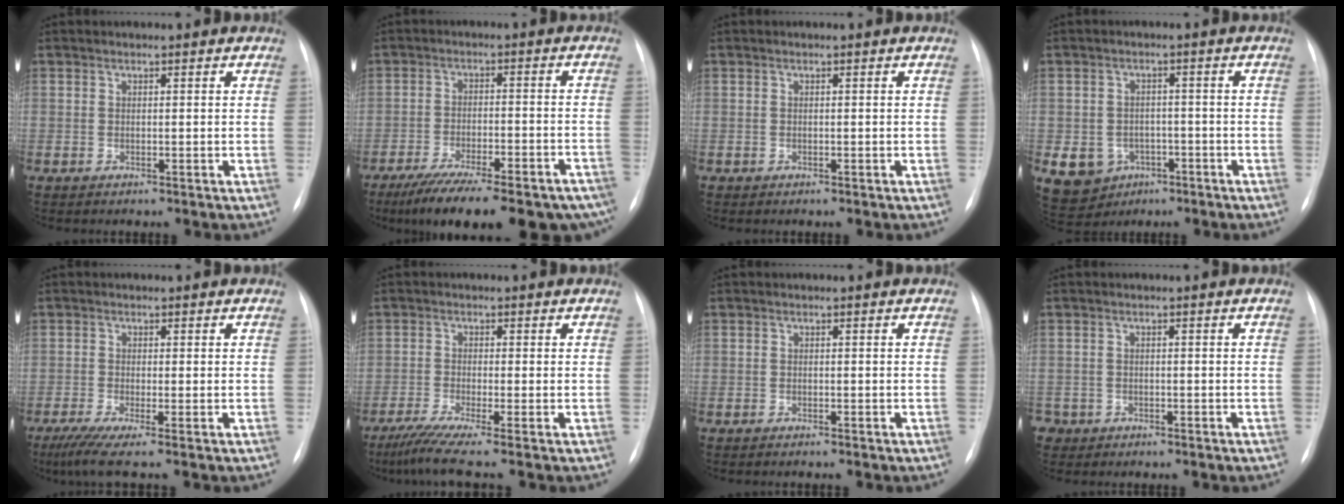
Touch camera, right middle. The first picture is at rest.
{"total": 22.9, "force": [-17.7, 5.8, 13.3], "torque": [-0.154, -0.011, -0.239]}
{"total": 0.0}
{"total": 8.8, "force": [-3.8, 7.5, 2.7], "torque": [-0.061, 0.007, -0.044]}
{"total": 4.5, "force": [-3.0, -0.1, 3.4], "torque": [-0.065, -0.016, -0.059]}
{"total": 5.5, "force": [-4.1, -1.0, 3.6], "torque": [-0.068, -0.022, -0.078]}
{"total": 0.6, "force": [-0.5, 0.0, 0.3], "torque": [-0.006, -0.001, -0.008]}
{"total": 2.6, "force": [-1.6, 2.0, -0.1], "torque": [0.000, 0.007, -0.029]}